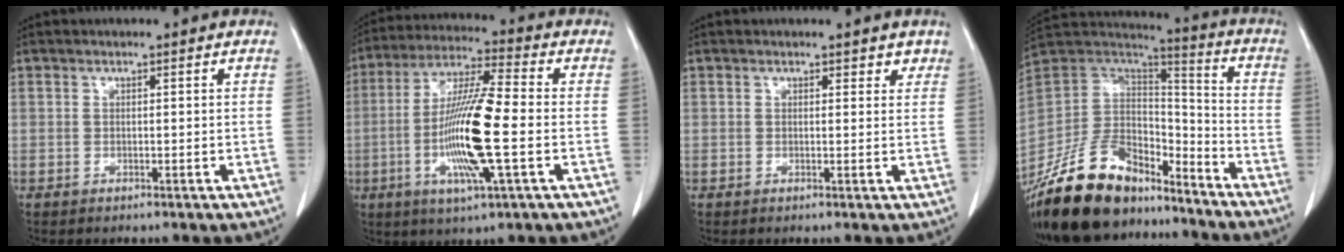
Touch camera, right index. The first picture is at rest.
{"total": 14.5, "force": [-2.8, 0.7, 14.2], "torque": [-0.282, -0.009, -0.056]}
{"total": 2.0, "force": [1.5, 1.2, 0.4], "torque": [0.010, -0.002, 0.010]}
{"total": 22.5, "force": [-17.7, 9.2, 10.6], "torque": [-0.238, 0.011, -0.322]}